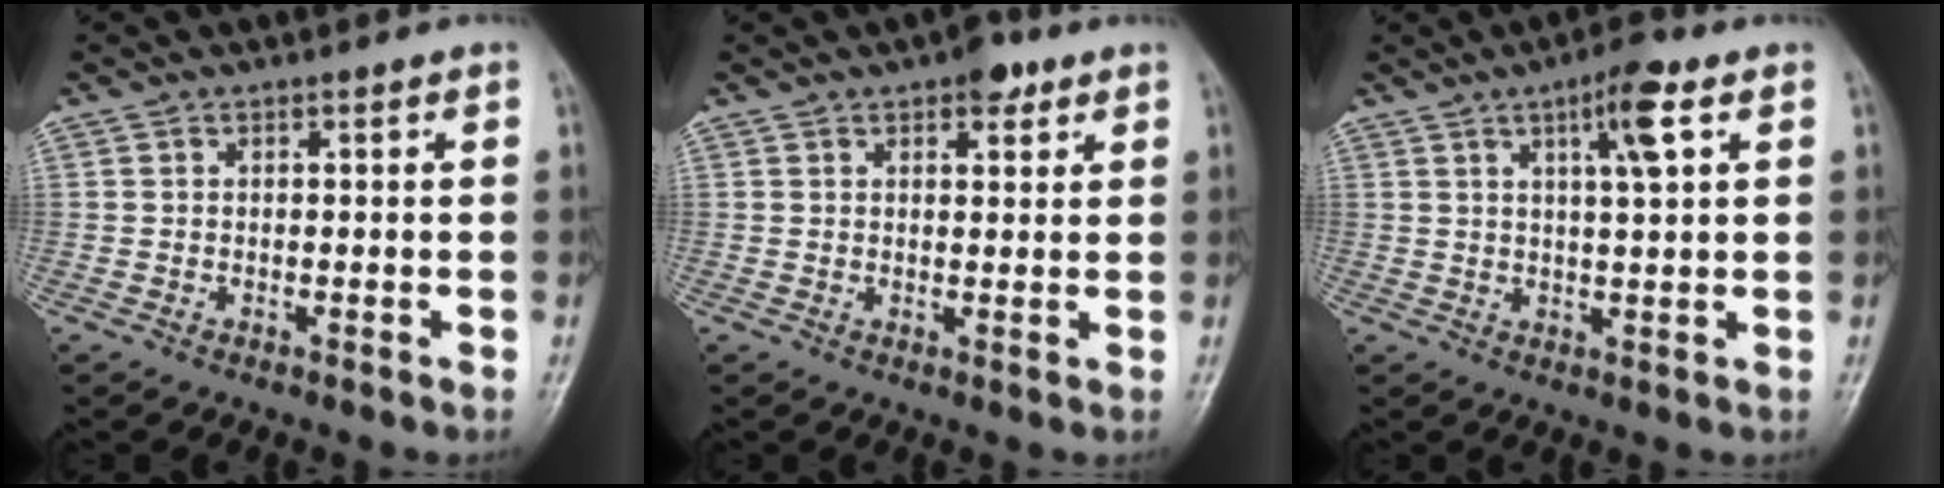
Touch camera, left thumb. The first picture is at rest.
{"total": 4.6, "force": [2.6, 2.3, 3.0], "torque": [-0.021, -0.008, 0.031]}
{"total": 7.2, "force": [3.1, 1.4, 6.3], "torque": [-0.099, -0.005, 0.048]}